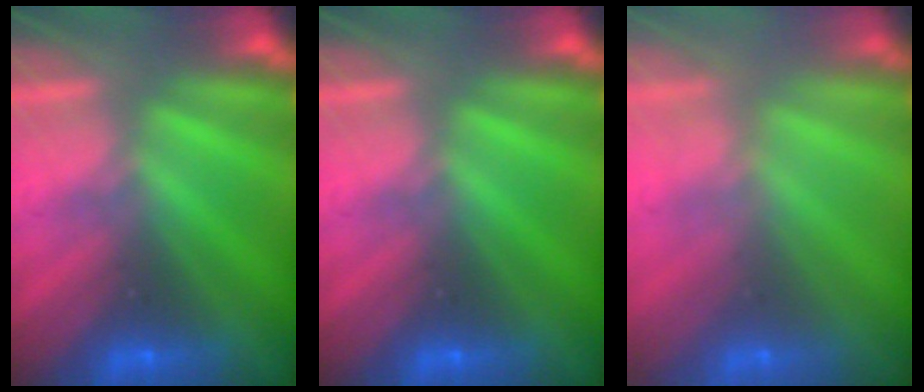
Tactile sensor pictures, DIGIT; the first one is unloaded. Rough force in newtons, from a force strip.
{"total": 0.0}
{"total": 2.7}